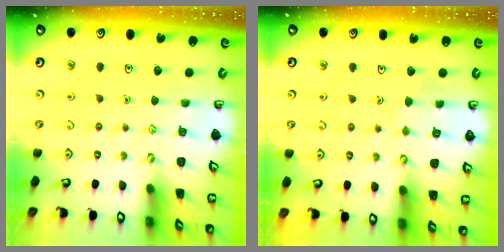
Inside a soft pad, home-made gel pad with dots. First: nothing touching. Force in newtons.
{"total": 3.2, "press": 3.2, "slide": 0.4}